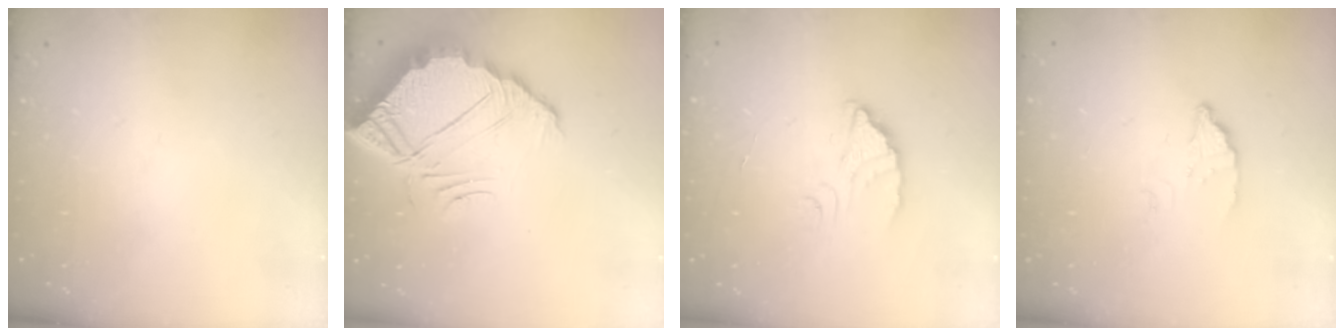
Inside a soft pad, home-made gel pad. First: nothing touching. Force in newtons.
{"total": 11.4, "press": 11.3, "slide": 0.8}
{"total": 2.5, "press": 2.5, "slide": 0.1}
{"total": 2.7, "press": 2.7, "slide": 0.3}